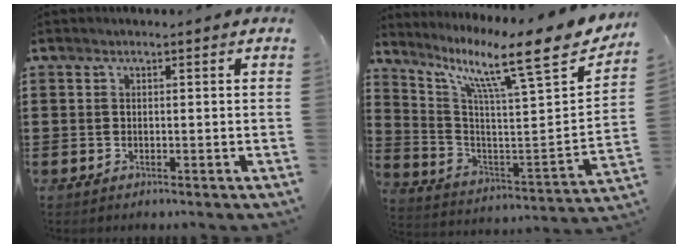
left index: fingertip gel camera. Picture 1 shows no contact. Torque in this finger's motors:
{"motor_torque": [2.14, 0.00, 0.34, 0.21]}